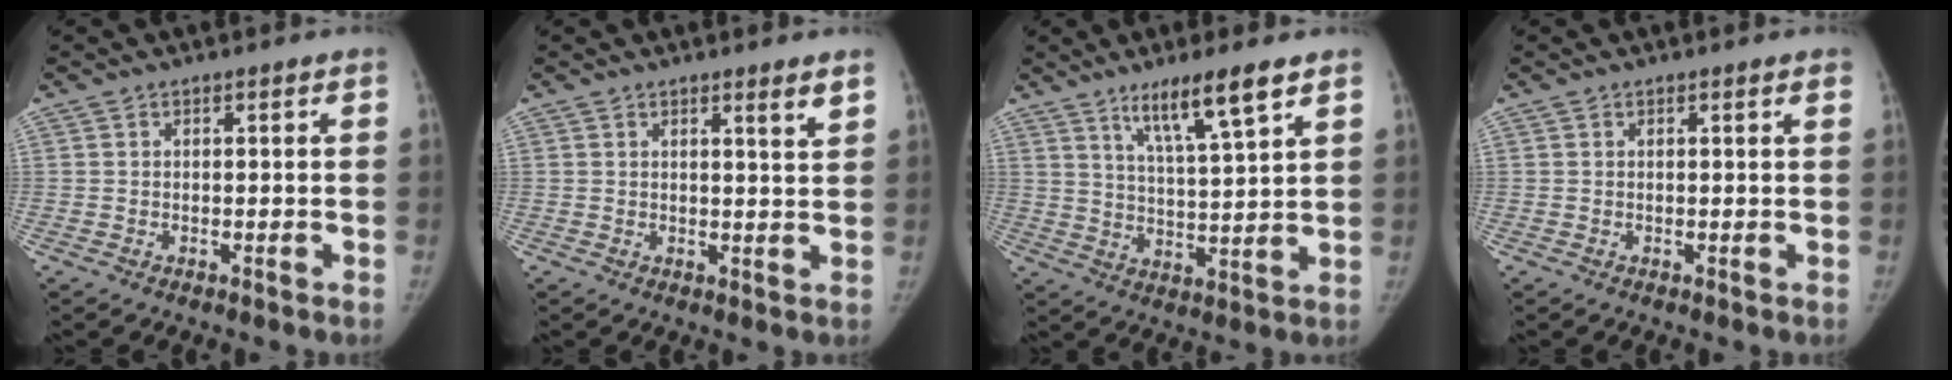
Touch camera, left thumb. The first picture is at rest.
{"total": 2.7, "force": [1.9, 0.0, 1.9], "torque": [-0.027, -0.017, 0.027]}
{"total": 9.9, "force": [6.3, 1.0, 7.6], "torque": [-0.129, -0.037, 0.114]}
{"total": 0.9, "force": [0.6, 0.0, 0.6], "torque": [-0.005, 0.002, 0.006]}